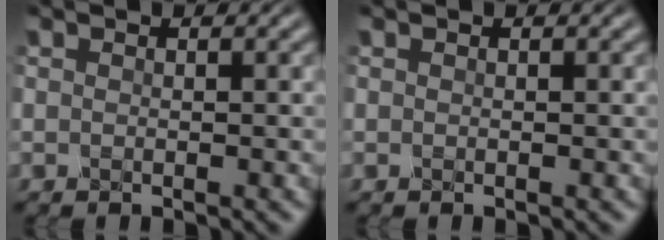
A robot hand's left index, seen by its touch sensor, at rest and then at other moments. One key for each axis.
{"total": 0.0}